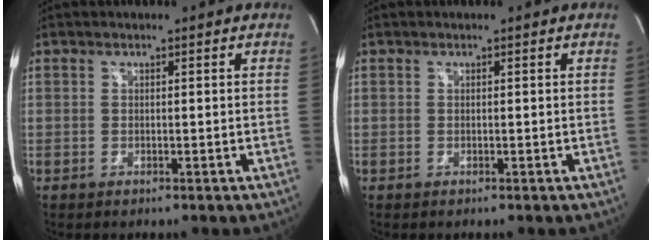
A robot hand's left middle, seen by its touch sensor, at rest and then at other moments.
{"total": 0.0}